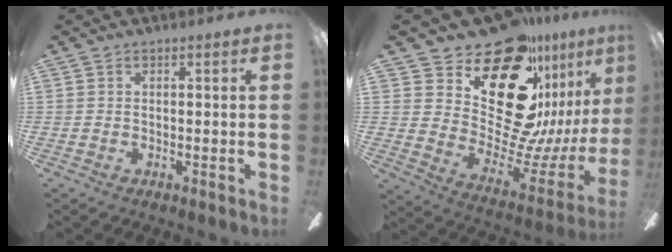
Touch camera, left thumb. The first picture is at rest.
{"total": 26.8, "force": [17.0, 13.3, 15.8], "torque": [-0.227, -0.144, 0.319]}